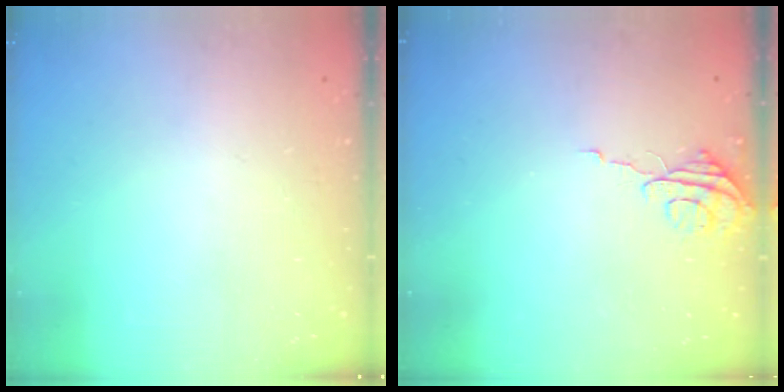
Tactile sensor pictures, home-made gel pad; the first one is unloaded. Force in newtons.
{"total": 5.7, "press": 5.7, "slide": 0.5}